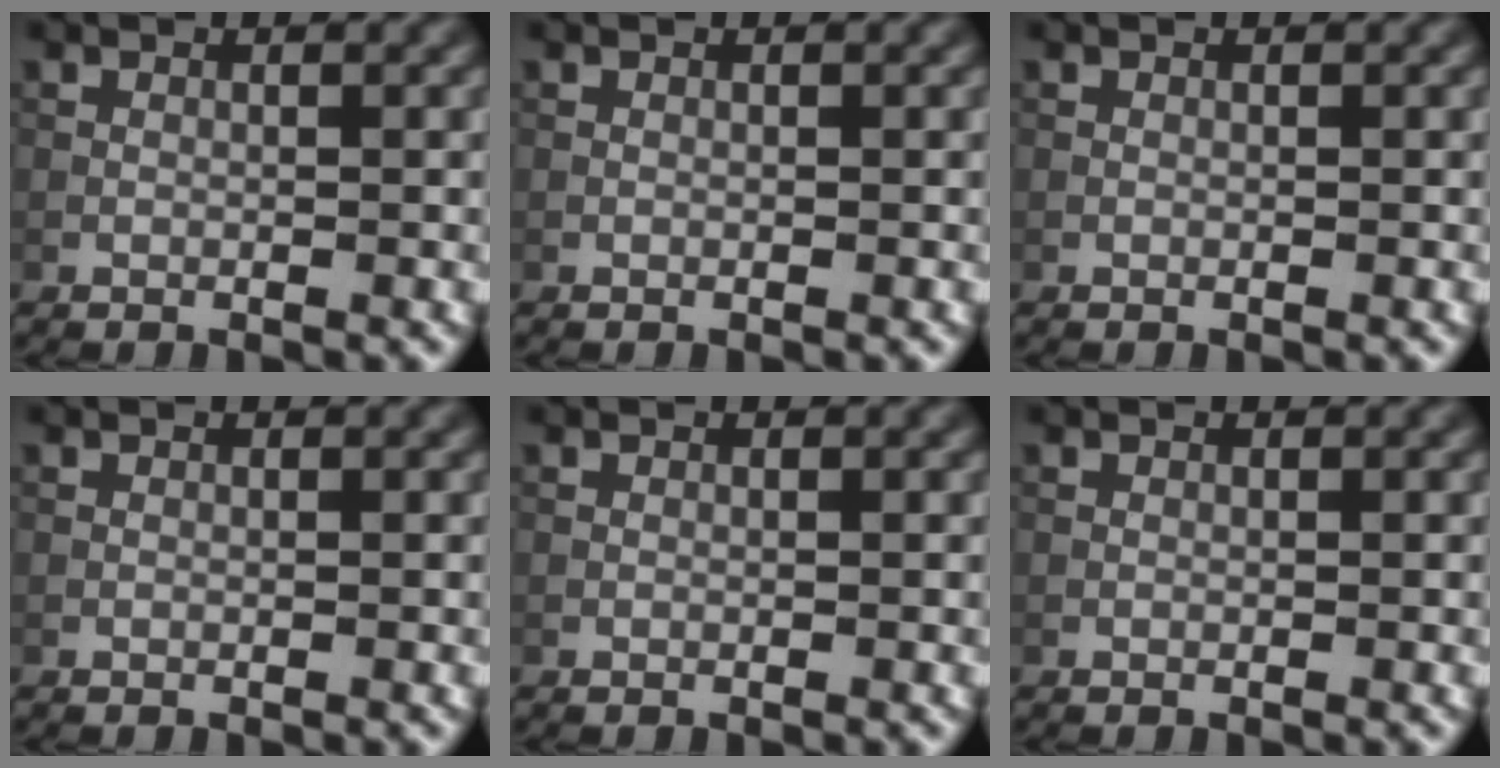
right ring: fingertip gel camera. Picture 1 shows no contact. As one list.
[{"total": 0.0}, {"total": 0.0}, {"total": 0.0}, {"total": 0.0}, {"total": 0.0}]